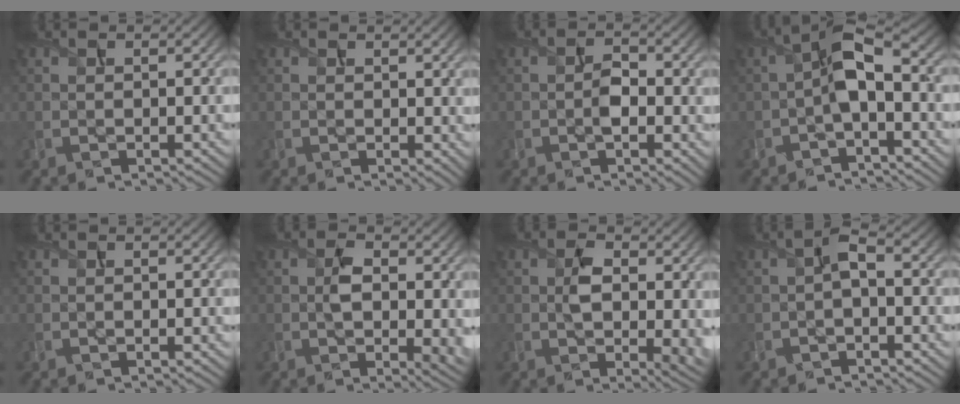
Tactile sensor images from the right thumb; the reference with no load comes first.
{"total": 1.5, "force": [0.8, 0.8, 1.1], "torque": [-0.015, -0.005, 0.015]}
{"total": 2.9, "force": [-0.6, 1.3, 2.5], "torque": [-0.040, 0.000, -0.012]}
{"total": 5.8, "force": [-1.2, 2.3, 5.2], "torque": [-0.099, 0.009, -0.030]}
{"total": 0.0}
{"total": 5.6, "force": [0.0, 2.7, 4.9], "torque": [-0.079, -0.007, 0.004]}
{"total": 6.2, "force": [0.2, 3.0, 5.4], "torque": [-0.088, -0.006, 0.008]}
{"total": 2.3, "force": [-0.6, 0.8, 2.0], "torque": [-0.044, 0.006, -0.017]}